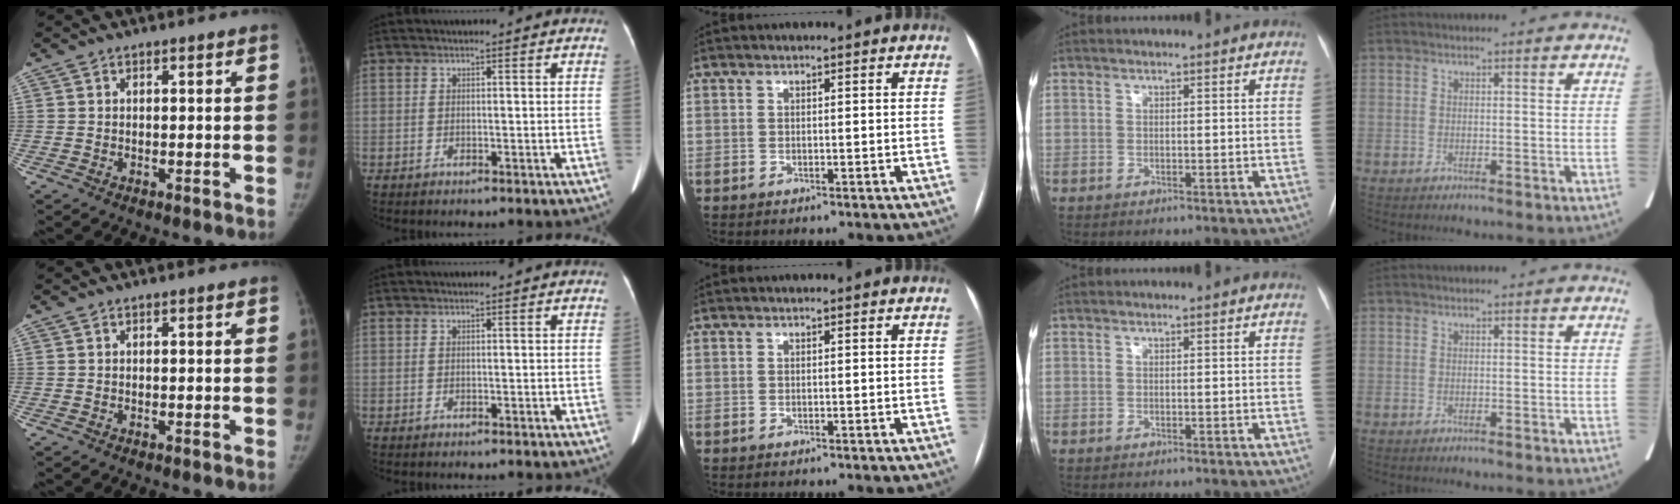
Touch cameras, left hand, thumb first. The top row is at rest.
{}